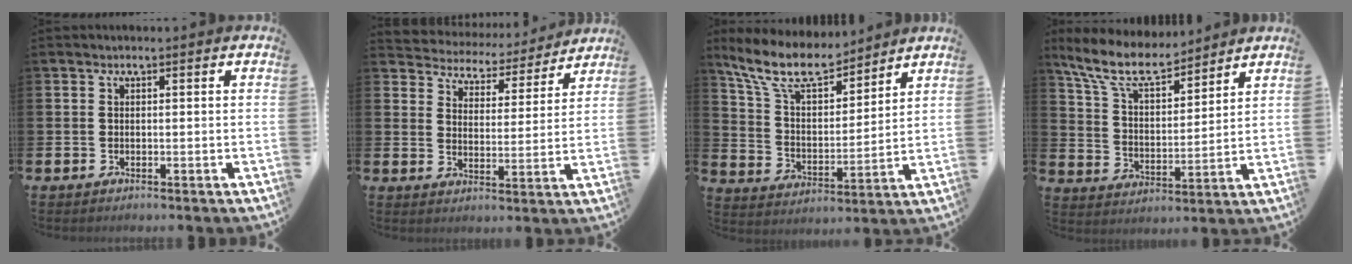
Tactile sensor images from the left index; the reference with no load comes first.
{"total": 4.4, "force": [4.1, 1.5, -0.3], "torque": [-0.016, -0.043, 0.063]}
{"total": 10.5, "force": [9.1, 3.0, 4.3], "torque": [-0.121, -0.044, 0.164]}
{"total": 9.2, "force": [7.9, 2.7, 3.8], "torque": [-0.107, -0.040, 0.142]}